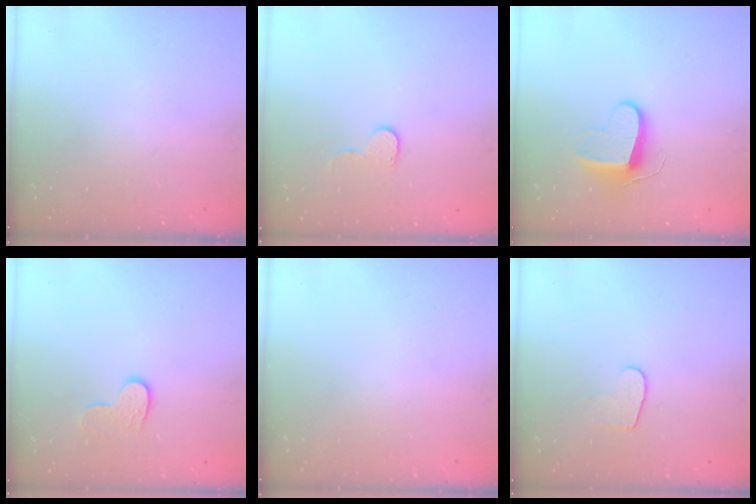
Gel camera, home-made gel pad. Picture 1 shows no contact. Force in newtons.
{"total": 6.8, "press": 6.7, "slide": 0.6}
{"total": 9.9, "press": 9.9, "slide": 0.3}
{"total": 8.0, "press": 8.0, "slide": 0.4}
{"total": 0.0}
{"total": 6.3, "press": 6.3, "slide": 0.6}